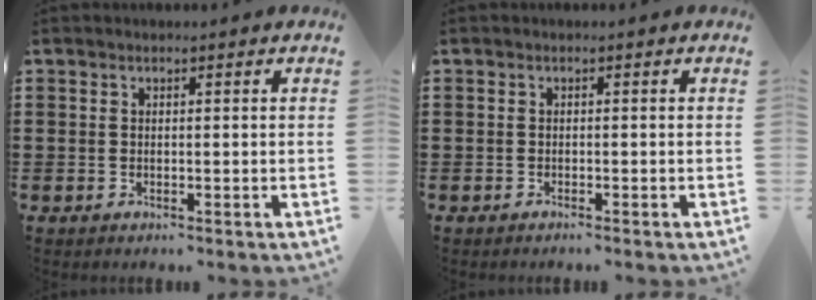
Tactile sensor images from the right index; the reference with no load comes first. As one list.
[{"total": 0.5, "force": [-0.5, 0.0, 0.1], "torque": [-0.004, -0.002, -0.011]}]